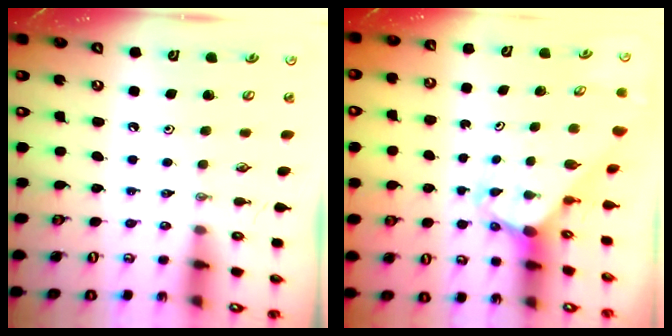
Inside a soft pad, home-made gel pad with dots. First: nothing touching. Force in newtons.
{"total": 3.2, "press": 3.2, "slide": 0.2}